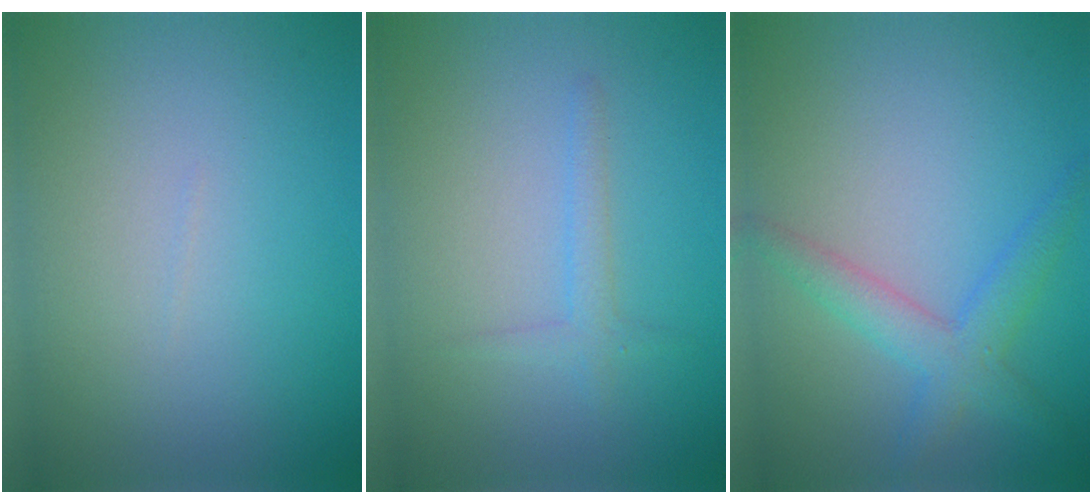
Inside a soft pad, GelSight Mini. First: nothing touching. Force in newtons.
{"total": 1.4, "press": 1.4, "slide": 0.1}
{"total": 2.4, "press": 2.4, "slide": 0.2}